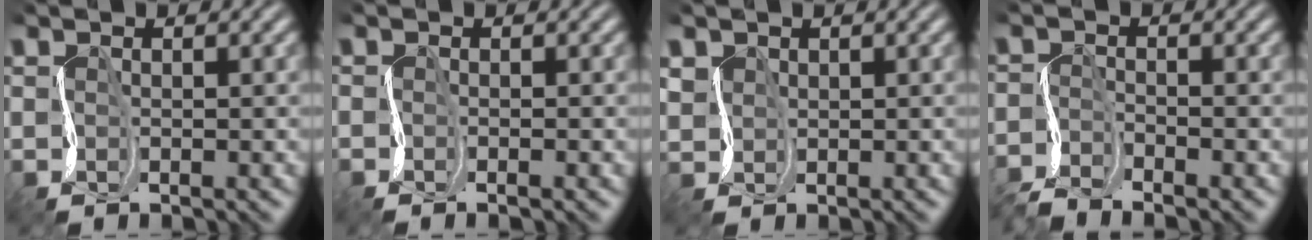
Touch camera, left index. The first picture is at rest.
{"total": 1.0, "force": [-0.9, -0.3, 0.2], "torque": [-0.006, -0.003, -0.024]}
{"total": 1.3, "force": [0.9, 1.0, 0.0], "torque": [-0.014, 0.004, 0.017]}
{"total": 2.9, "force": [-2.9, 0.2, 0.6], "torque": [-0.017, -0.001, -0.068]}